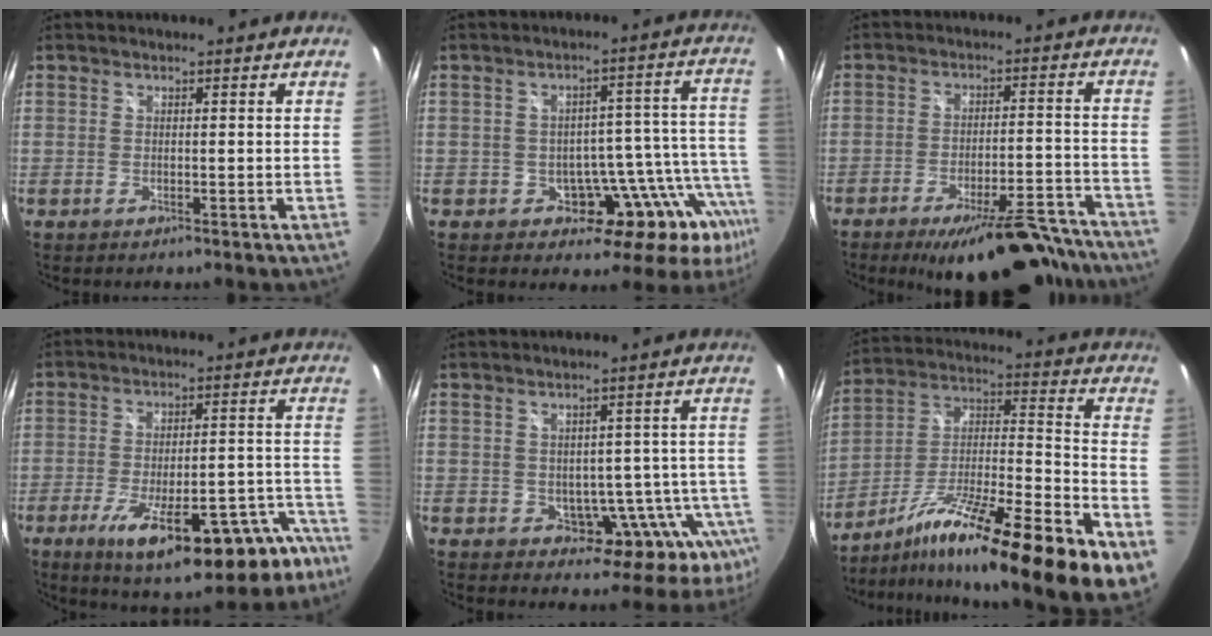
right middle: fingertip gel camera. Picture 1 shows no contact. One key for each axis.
{"total": 14.5, "fx": -8.0, "fy": 7.9, "fz": 9.1, "tx": -0.098, "ty": 0.005, "tz": -0.105}
{"total": 18.5, "fx": -15.4, "fy": 5.2, "fz": 8.8, "tx": -0.129, "ty": 0.000, "tz": -0.197}
{"total": 22.8, "fx": -15.8, "fy": 6.4, "fz": 15.2, "tx": -0.207, "ty": -0.018, "tz": -0.214}
{"total": 11.3, "fx": -4.7, "fy": 8.1, "fz": 6.3, "tx": -0.074, "ty": 0.013, "tz": -0.045}
{"total": 27.7, "fx": -15.4, "fy": 5.0, "fz": 22.5, "tx": -0.329, "ty": -0.017, "tz": -0.250}